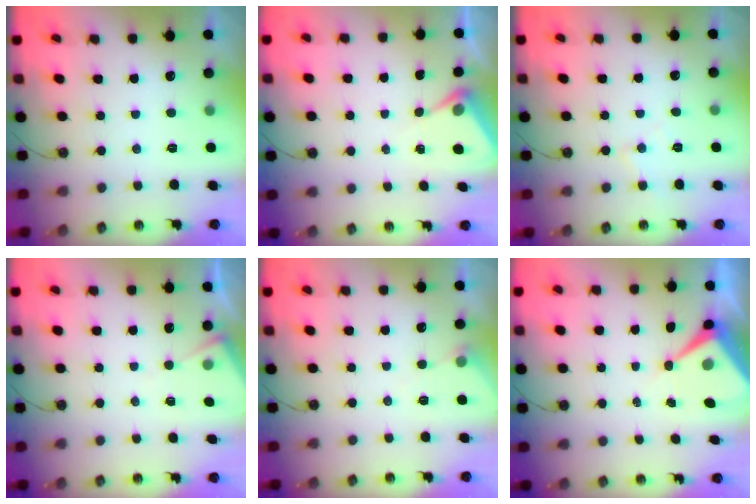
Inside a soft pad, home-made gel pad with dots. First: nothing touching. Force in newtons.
{"total": 5.6, "press": 5.6, "slide": 0.2}
{"total": 5.1, "press": 5.0, "slide": 0.7}
{"total": 5.3, "press": 5.2, "slide": 0.7}
{"total": 4.8, "press": 4.8, "slide": 0.5}
{"total": 7.8, "press": 7.8, "slide": 0.7}